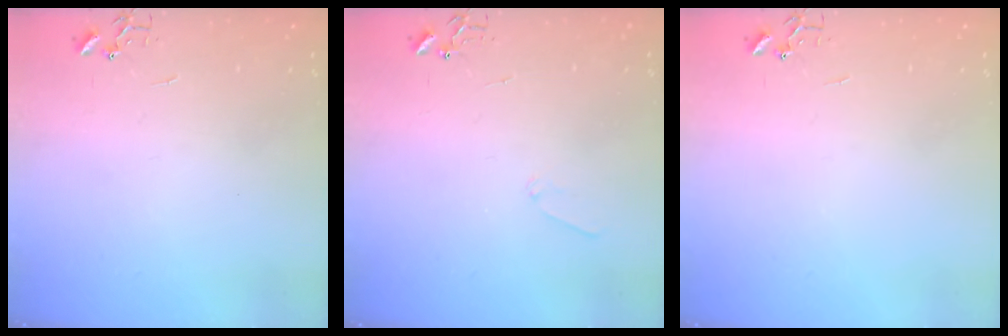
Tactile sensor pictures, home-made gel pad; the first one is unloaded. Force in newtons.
{"total": 5.9, "press": 5.9, "slide": 0.4}
{"total": 0.0}